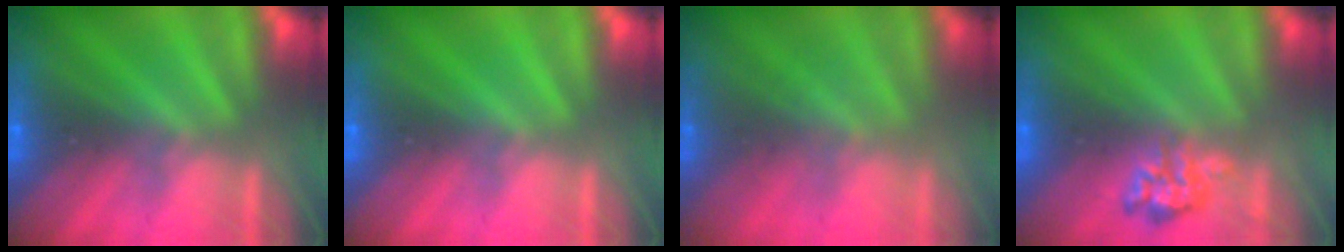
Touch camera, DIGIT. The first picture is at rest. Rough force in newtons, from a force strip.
{"total": 0.0}
{"total": 1.8}
{"total": 2.4}